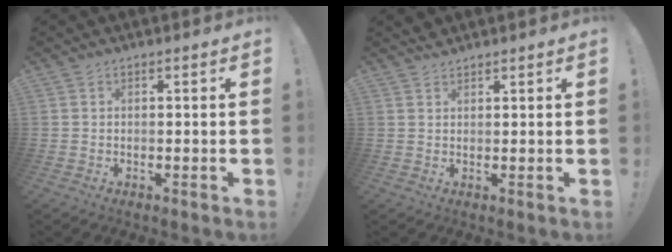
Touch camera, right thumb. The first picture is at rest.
{"total": 1.7, "force": [1.6, 0.4, 0.1], "torque": [0.000, -0.012, 0.031]}